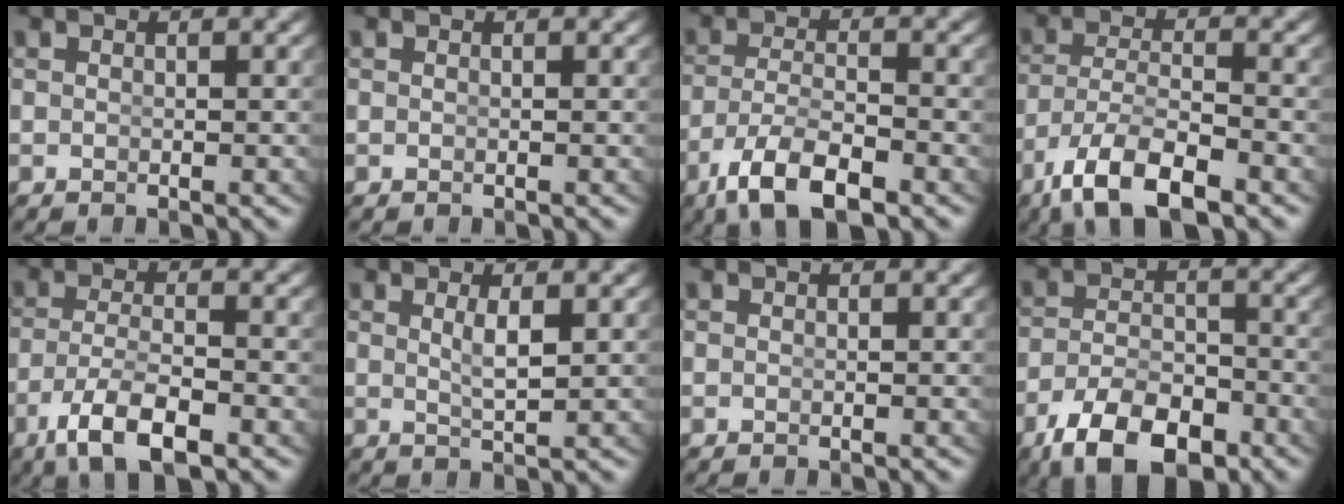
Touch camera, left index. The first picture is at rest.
{"total": 0.0}
{"total": 6.2, "force": [-4.0, 2.0, 4.3], "torque": [-0.079, -0.024, -0.050]}
{"total": 6.9, "force": [-4.4, 2.5, 4.7], "torque": [-0.094, -0.033, -0.052]}
{"total": 5.7, "force": [-3.6, 1.5, 4.2], "torque": [-0.078, -0.023, -0.044]}
{"total": 2.0, "force": [0.6, -0.3, 1.9], "torque": [-0.034, -0.016, 0.021]}
{"total": 0.0}
{"total": 7.8, "force": [-5.2, 3.4, 4.6], "torque": [-0.065, -0.028, -0.072]}